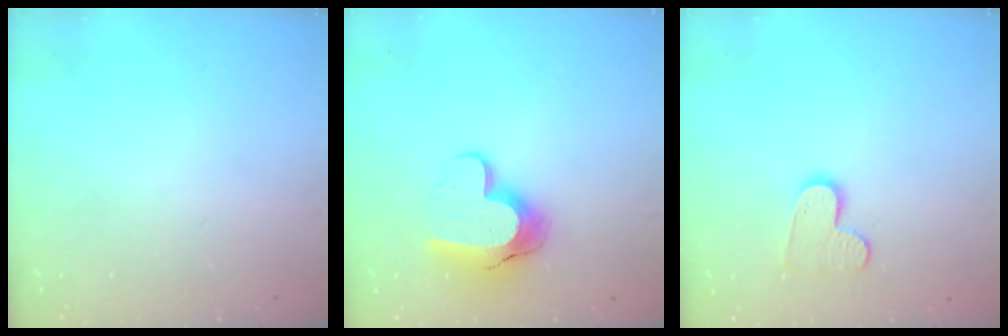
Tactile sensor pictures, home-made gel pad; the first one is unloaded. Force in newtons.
{"total": 13.7, "press": 13.6, "slide": 1.0}
{"total": 8.9, "press": 8.9, "slide": 0.7}